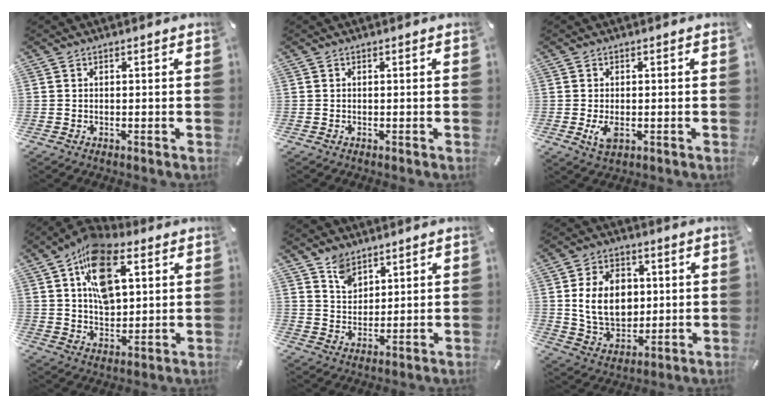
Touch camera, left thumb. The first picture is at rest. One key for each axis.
{"total": 0.0}
{"total": 3.8, "fx": -0.7, "fy": 2.1, "fz": 3.1, "tx": -0.081, "ty": -0.009, "tz": -0.017}
{"total": 16.0, "fx": 6.1, "fy": 9.8, "fz": 11.0, "tx": -0.187, "ty": -0.004, "tz": 0.112}
{"total": 6.1, "fx": 4.4, "fy": 4.1, "fz": 1.3, "tx": -0.025, "ty": -0.015, "tz": 0.083}
{"total": 12.9, "fx": 1.8, "fy": 9.9, "fz": 8.0, "tx": -0.158, "ty": 0.010, "tz": 0.033}